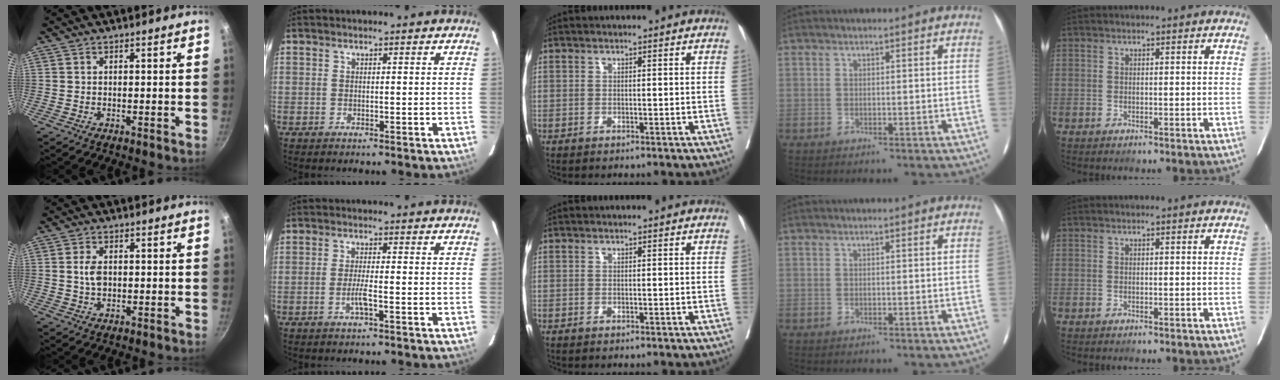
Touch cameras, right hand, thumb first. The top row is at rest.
{"thumb": {"total": 3.5, "force": [0.3, 2.2, 2.7], "torque": [-0.051, 0.001, 0.006]}, "index": {"total": 2.8, "force": [-1.1, 0.0, 2.6], "torque": [-0.054, -0.002, -0.022]}}